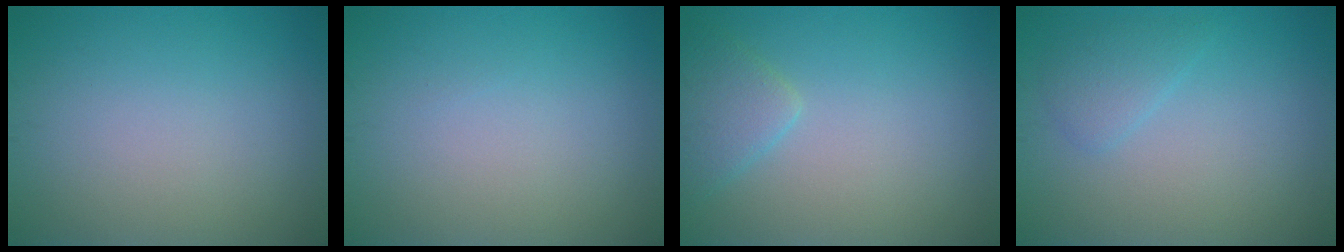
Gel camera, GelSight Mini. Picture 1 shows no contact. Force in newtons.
{"total": 0.0}
{"total": 2.3, "press": 2.3, "slide": 0.1}
{"total": 1.7, "press": 1.7, "slide": 0.1}